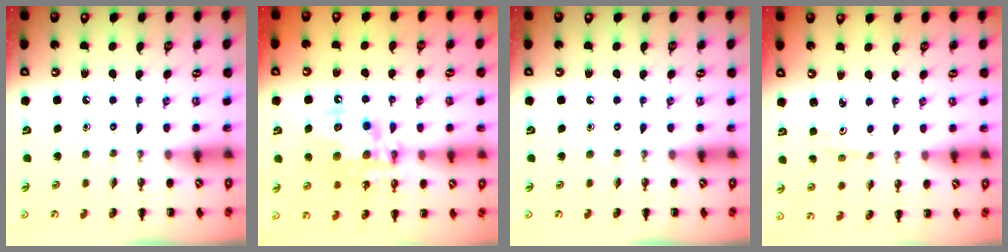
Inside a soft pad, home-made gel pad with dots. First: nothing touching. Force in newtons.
{"total": 13.4, "press": 13.1, "slide": 2.9}
{"total": 0.0}
{"total": 0.9, "press": 0.9, "slide": 0.3}